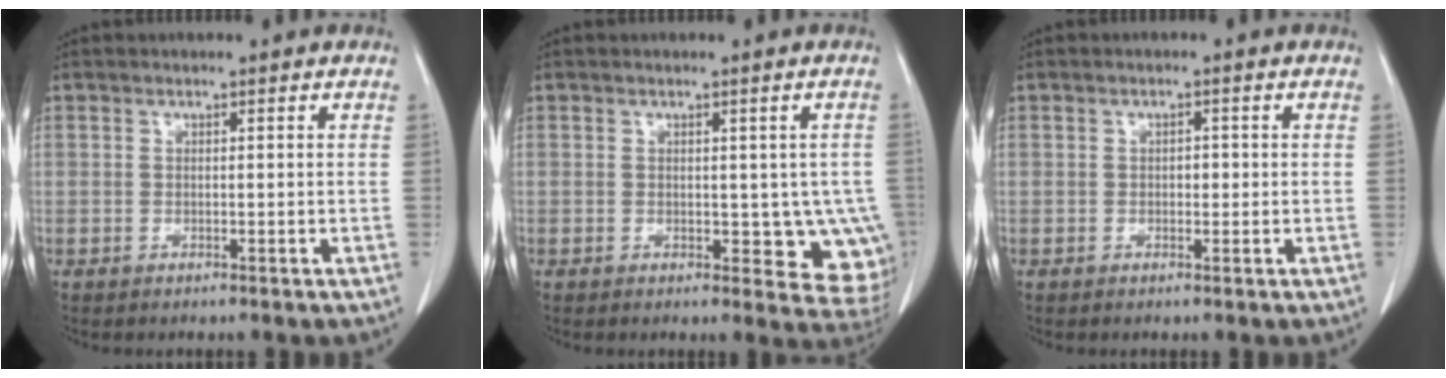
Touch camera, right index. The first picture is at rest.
{"total": 7.7, "force": [-0.6, 4.2, 6.4], "torque": [-0.049, -0.005, 0.001]}
{"total": 1.3, "force": [-0.1, 0.8, 1.0], "torque": [-0.012, 0.003, -0.001]}